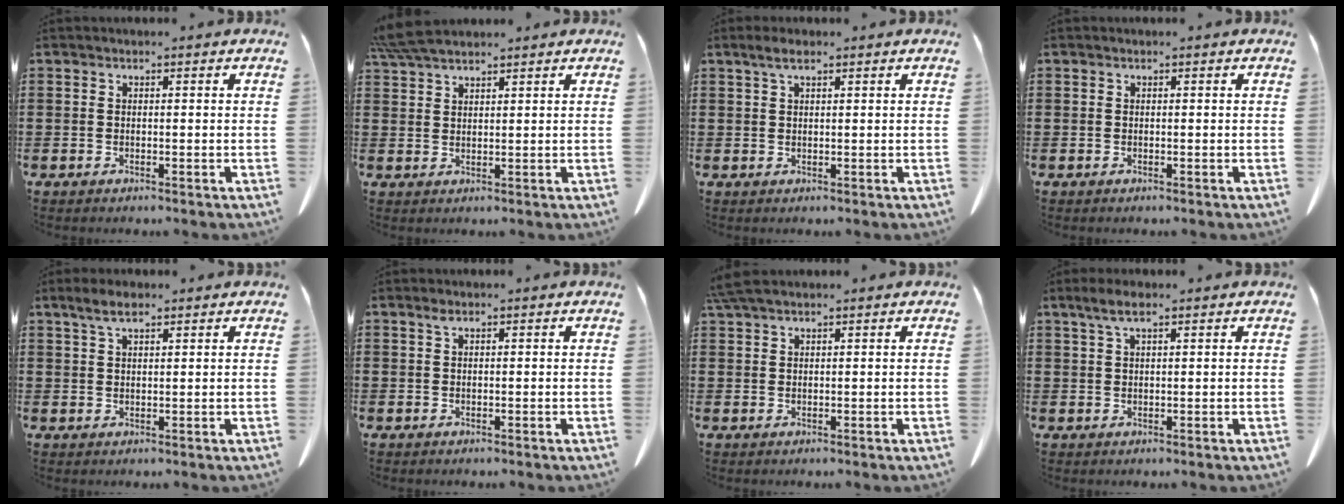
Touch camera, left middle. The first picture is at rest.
{"total": 4.9, "force": [4.3, 0.8, 2.3], "torque": [-0.058, -0.004, 0.082]}
{"total": 2.3, "force": [1.3, 0.6, 1.8], "torque": [-0.039, 0.002, 0.023]}
{"total": 0.0}
{"total": 3.4, "force": [2.2, 1.1, 2.4], "torque": [-0.052, 0.004, 0.042]}
{"total": 0.8, "force": [0.5, 0.3, 0.6], "torque": [-0.015, 0.002, 0.009]}
{"total": 2.7, "force": [2.2, 0.3, 1.7], "torque": [-0.038, 0.003, 0.042]}
{"total": 3.4, "force": [1.9, 0.9, 2.7], "torque": [-0.055, 0.003, 0.034]}